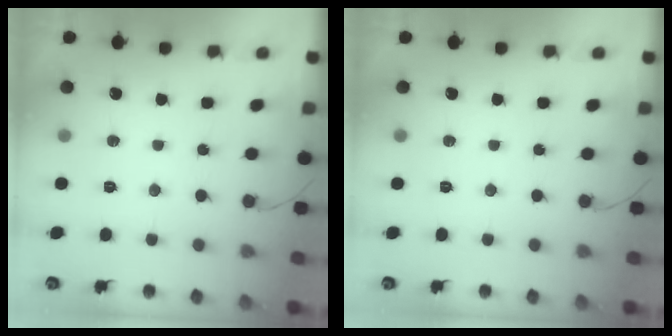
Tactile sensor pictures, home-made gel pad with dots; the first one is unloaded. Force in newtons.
{"total": 0.0}